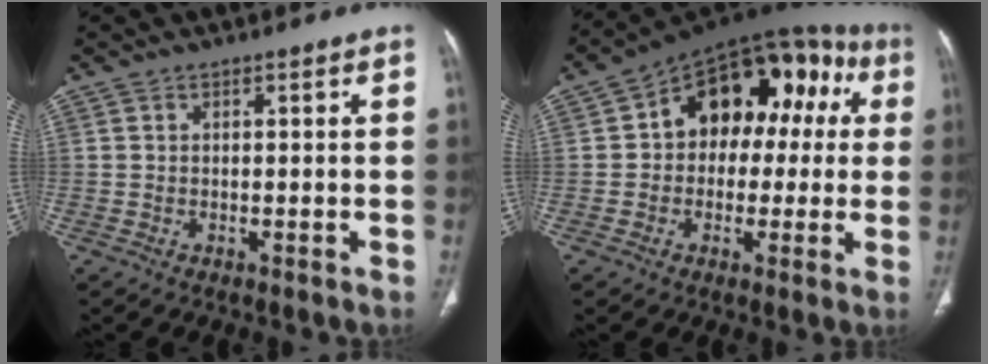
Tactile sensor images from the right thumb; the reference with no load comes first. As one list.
[{"total": 19.1, "force": [3.1, 12.6, 14.0], "torque": [-0.141, 0.050, 0.035]}]